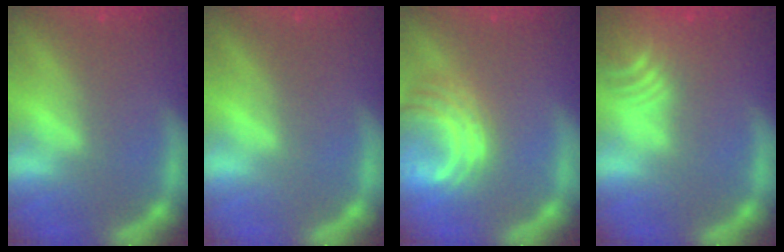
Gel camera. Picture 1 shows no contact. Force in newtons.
{"total": 0.0}
{"total": 6.0}
{"total": 8.0}